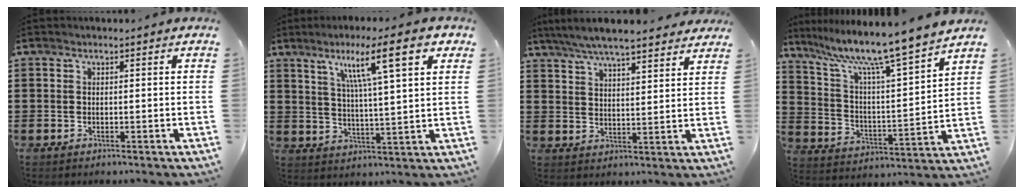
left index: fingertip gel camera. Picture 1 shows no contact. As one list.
[{"total": 12.4, "force": [7.1, 1.6, 10.1], "torque": [-0.177, -0.016, 0.109]}, {"total": 5.9, "force": [5.5, 0.5, 2.1], "torque": [-0.061, -0.019, 0.098]}, {"total": 9.7, "force": [8.4, -0.9, 4.8], "torque": [-0.127, -0.062, 0.133]}]